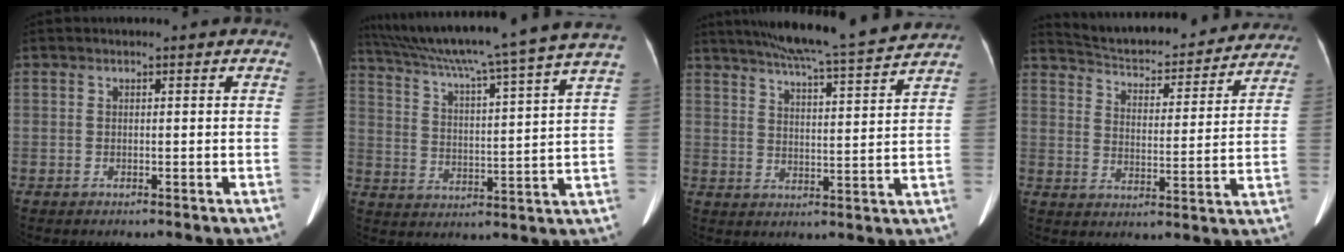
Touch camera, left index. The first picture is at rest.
{"total": 25.2, "force": [21.5, -2.1, 12.9], "torque": [-0.221, -0.026, 0.301]}
{"total": 16.0, "force": [14.5, -0.5, 6.9], "torque": [-0.119, -0.005, 0.202]}
{"total": 22.6, "force": [20.9, 4.9, 7.0], "torque": [-0.108, -0.007, 0.277]}